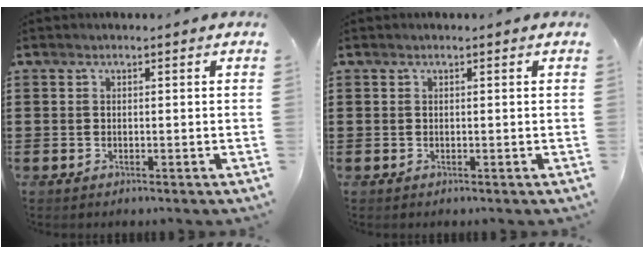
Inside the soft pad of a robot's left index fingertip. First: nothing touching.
{"total": 0.0}